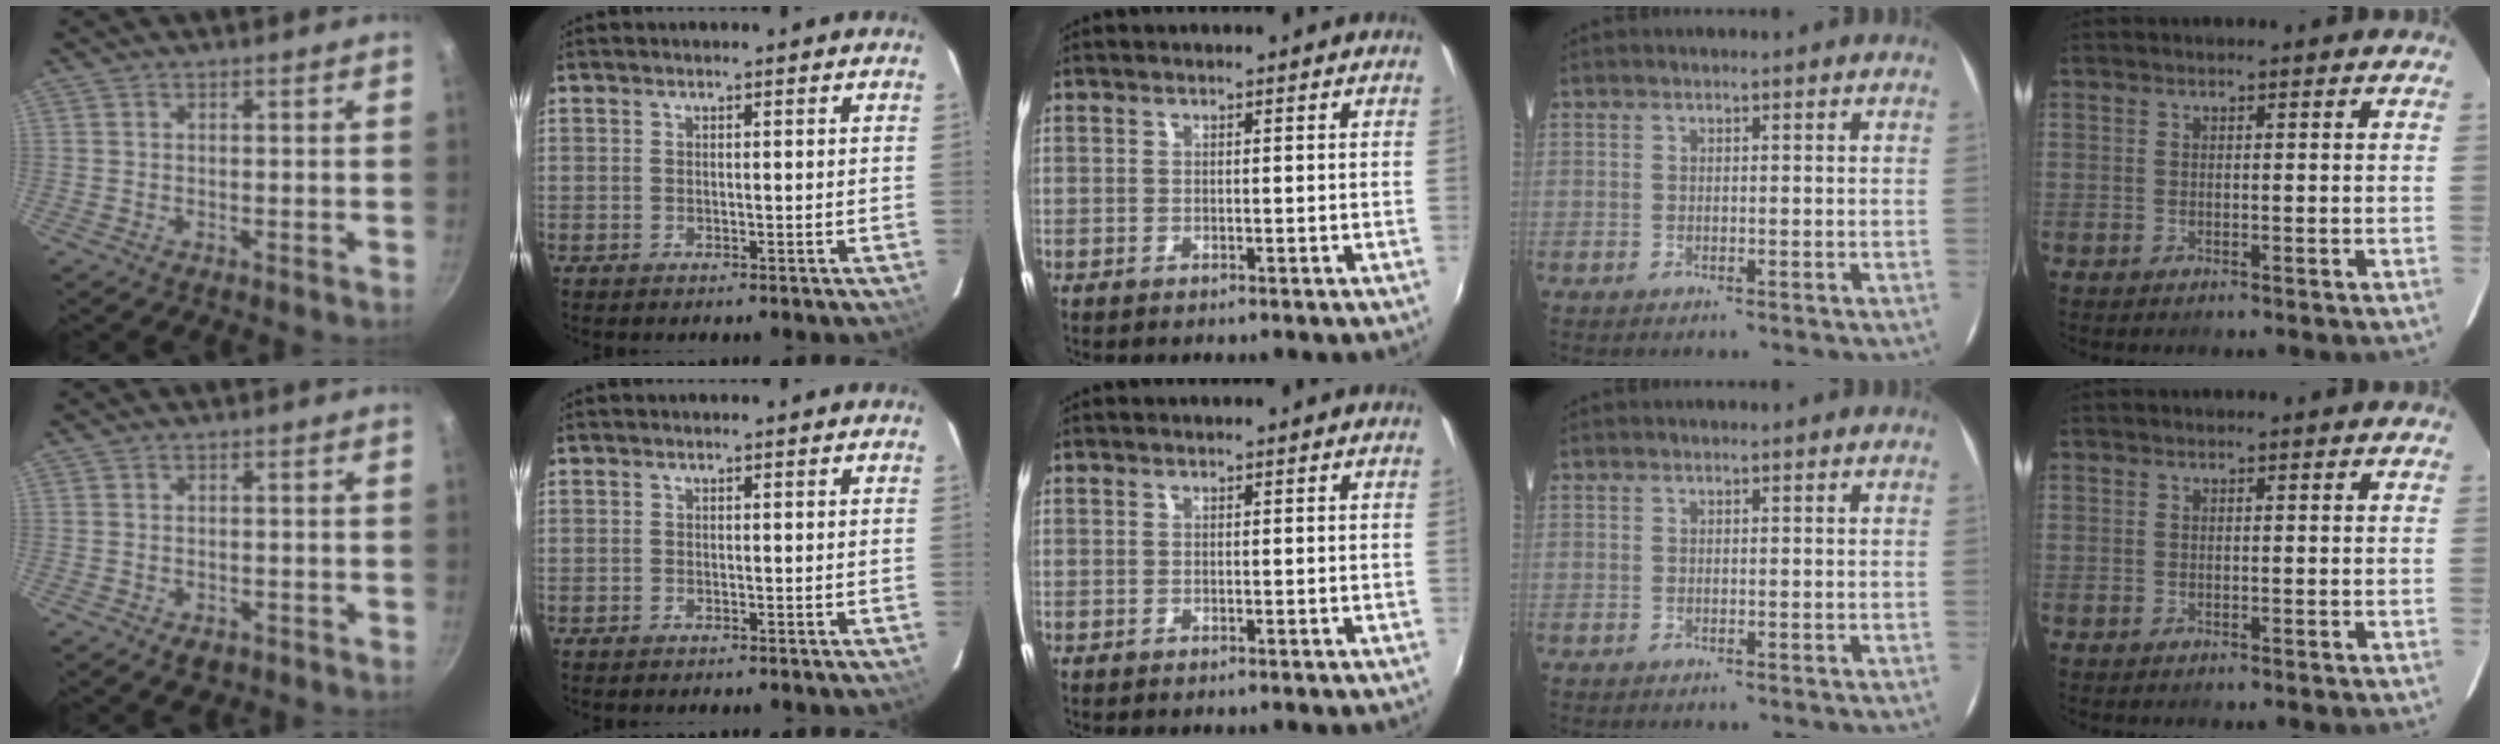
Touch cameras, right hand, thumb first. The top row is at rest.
{"thumb": {"total": 2.9, "force": [-1.4, 1.9, 1.6], "torque": [-0.022, 0.008, -0.011]}}